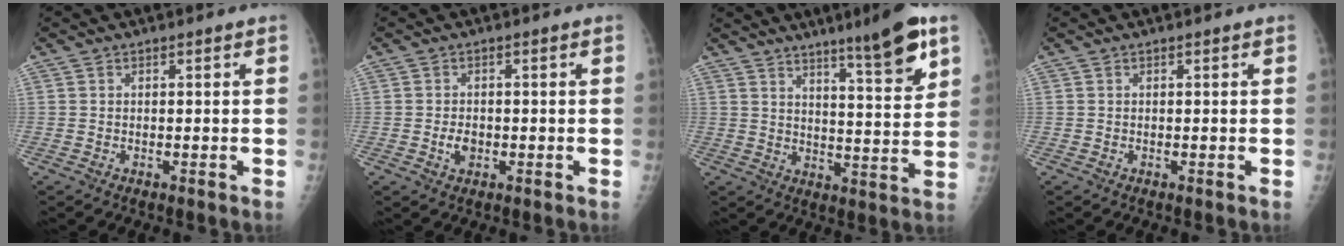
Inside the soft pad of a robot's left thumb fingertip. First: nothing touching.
{"total": 2.9, "force": [-0.8, 2.0, 1.9], "torque": [-0.027, 0.004, -0.012]}
{"total": 12.2, "force": [7.5, 1.5, 9.4], "torque": [-0.127, -0.042, 0.113]}
{"total": 0.0}